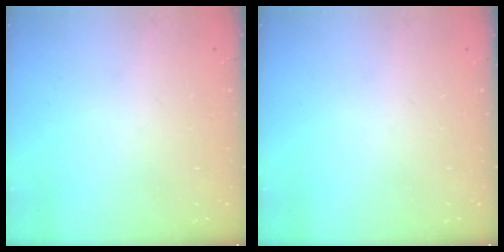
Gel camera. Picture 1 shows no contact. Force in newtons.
{"total": 0.0}